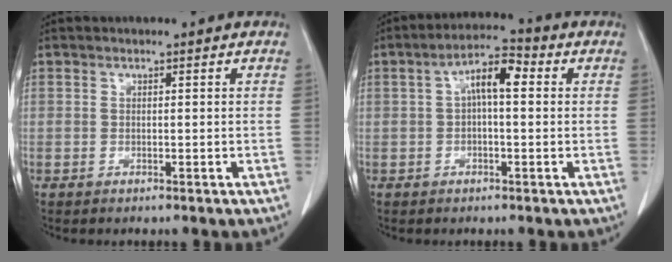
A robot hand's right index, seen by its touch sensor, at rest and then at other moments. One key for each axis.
{"total": 6.2, "fx": 1.0, "fy": 2.0, "fz": 5.8, "tx": -0.104, "ty": 0.027, "tz": 0.013}